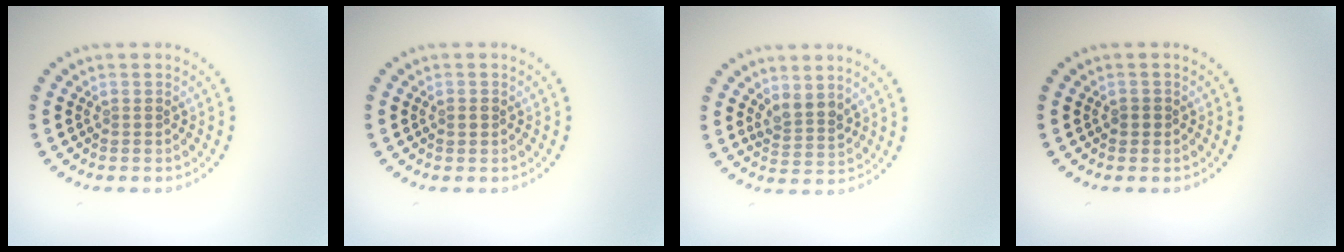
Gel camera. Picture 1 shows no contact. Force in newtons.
{"total": 0.9, "press": 0.9, "slide": 0.1}
{"total": 2.2, "press": 1.8, "slide": 1.3}
{"total": 0.8, "press": 0.7, "slide": 0.1}